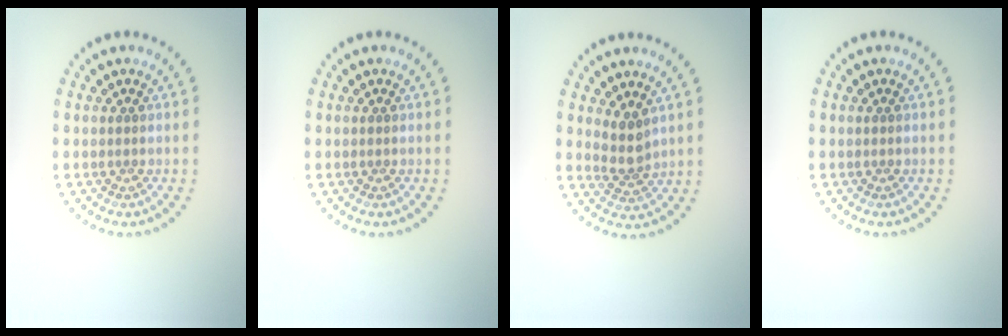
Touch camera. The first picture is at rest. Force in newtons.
{"total": 0.0}
{"total": 2.2, "press": 1.8, "slide": 1.3}
{"total": 0.0}